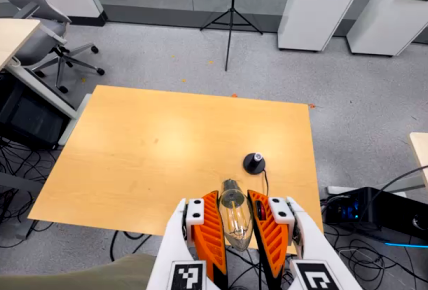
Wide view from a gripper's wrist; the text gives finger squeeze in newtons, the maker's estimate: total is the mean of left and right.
{"total": 19.9, "left": 21.1, "right": 18.7}